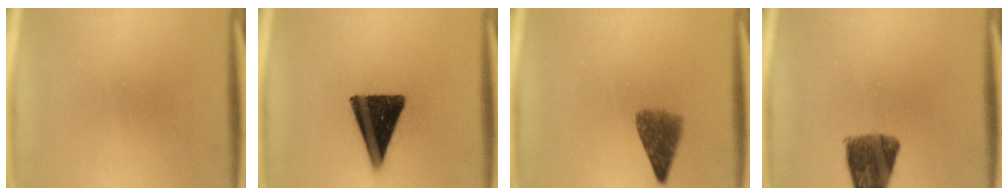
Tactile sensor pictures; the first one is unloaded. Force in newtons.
{"total": 15.9}
{"total": 5.3}
{"total": 8.4}